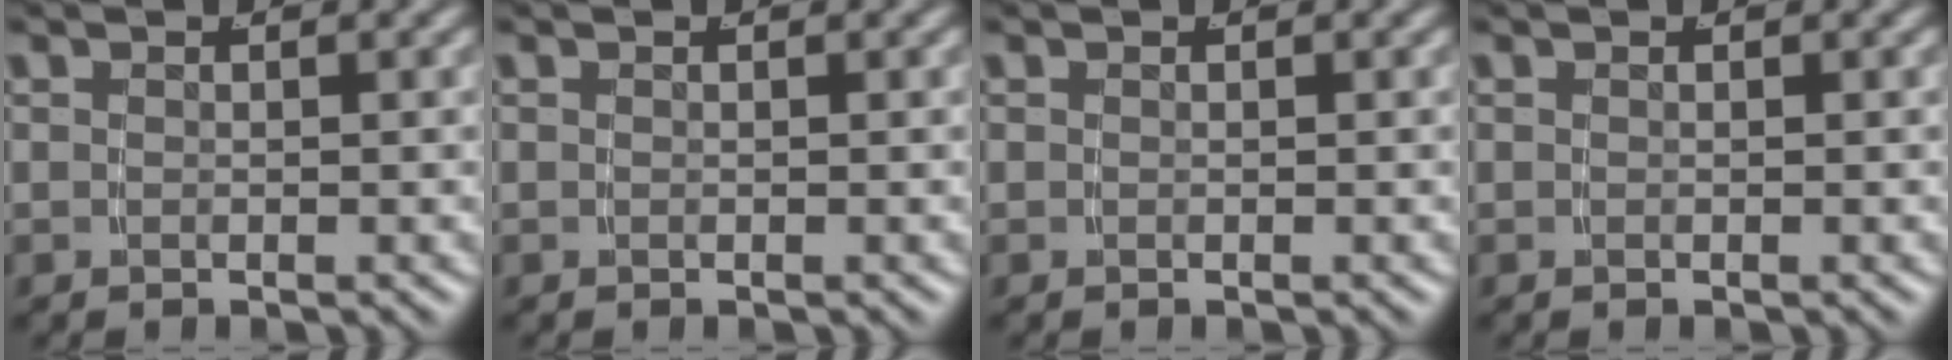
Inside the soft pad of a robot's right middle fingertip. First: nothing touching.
{"total": 0.0}
{"total": 0.0}
{"total": 0.0}